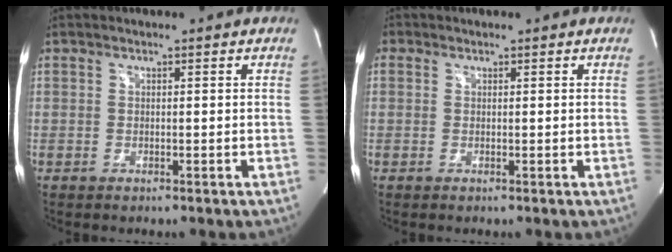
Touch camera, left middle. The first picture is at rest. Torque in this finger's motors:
{"motor_torque": [0.92, -0.88, 0.84, 0.21]}